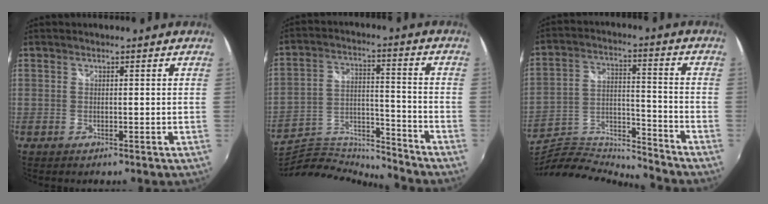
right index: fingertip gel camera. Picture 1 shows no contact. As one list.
[{"total": 13.9, "force": [-13.3, 2.5, 3.3], "torque": [-0.071, 0.012, -0.240]}, {"total": 13.1, "force": [-12.5, 2.3, 3.5], "torque": [-0.075, 0.014, -0.234]}]